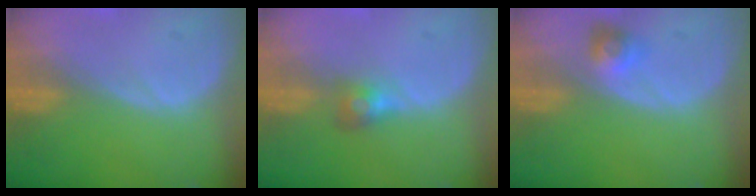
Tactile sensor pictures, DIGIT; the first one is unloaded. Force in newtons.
{"total": 2.8, "press": 2.7, "slide": 0.9}
{"total": 2.9, "press": 2.7, "slide": 1.2}